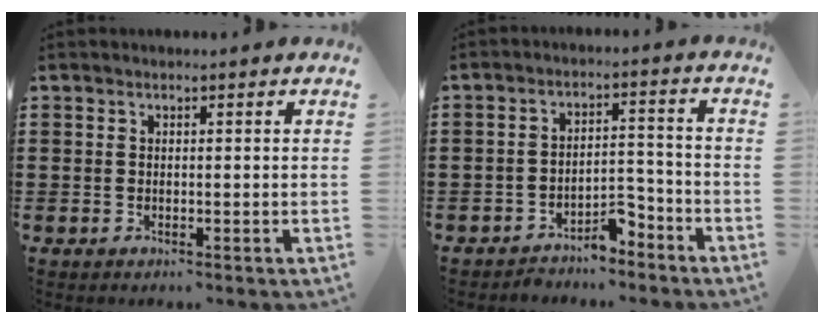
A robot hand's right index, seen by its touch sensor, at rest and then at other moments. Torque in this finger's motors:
{"motor_torque": [1.08, 1.06, 0.24, 0.04]}